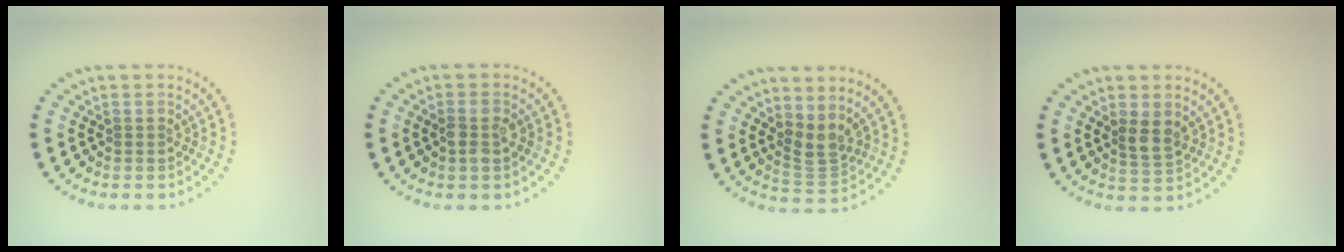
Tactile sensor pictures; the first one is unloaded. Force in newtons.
{"total": 2.0, "press": 2.0, "slide": 0.3}
{"total": 2.3, "press": 1.9, "slide": 1.4}
{"total": 2.0, "press": 1.8, "slide": 0.8}